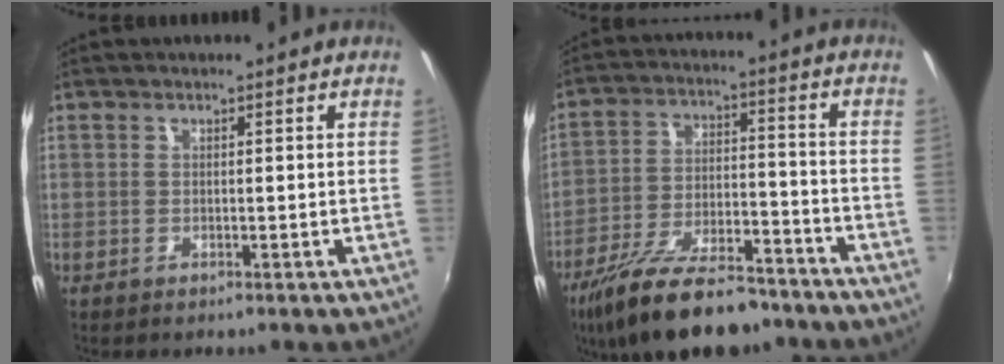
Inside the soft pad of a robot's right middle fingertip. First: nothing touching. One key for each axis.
{"total": 18.7, "fx": -14.6, "fy": 6.1, "fz": 10.1, "tx": -0.194, "ty": -0.024, "tz": -0.234}